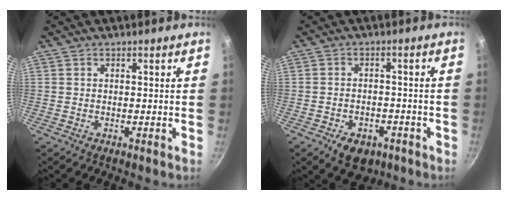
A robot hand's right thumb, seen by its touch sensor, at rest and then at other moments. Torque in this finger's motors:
{"motor_torque": [-0.10, 0.24, 0.19, 0.25, 0.11]}